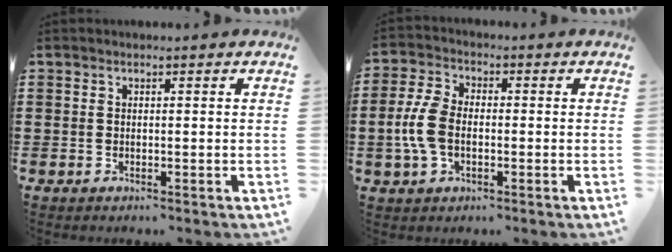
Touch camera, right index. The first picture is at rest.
{"total": 6.4, "force": [-1.2, 3.8, 5.0], "torque": [-0.133, -0.007, -0.031]}